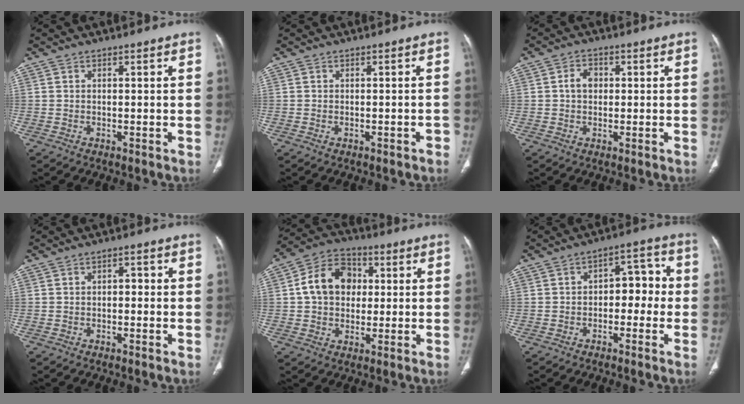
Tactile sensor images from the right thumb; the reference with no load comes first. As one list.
[{"total": 1.0, "force": [-0.7, 0.4, 0.6], "torque": [-0.010, 0.015, -0.005]}, {"total": 3.4, "force": [0.3, 2.7, 2.2], "torque": [-0.030, 0.011, 0.002]}, {"total": 1.9, "force": [-0.2, 1.2, 1.4], "torque": [-0.008, 0.009, -0.009]}, {"total": 12.0, "force": [1.5, 9.4, 7.3], "torque": [-0.101, 0.018, 0.017]}, {"total": 7.5, "force": [-1.0, 4.8, 5.6], "torque": [-0.038, 0.037, -0.026]}]